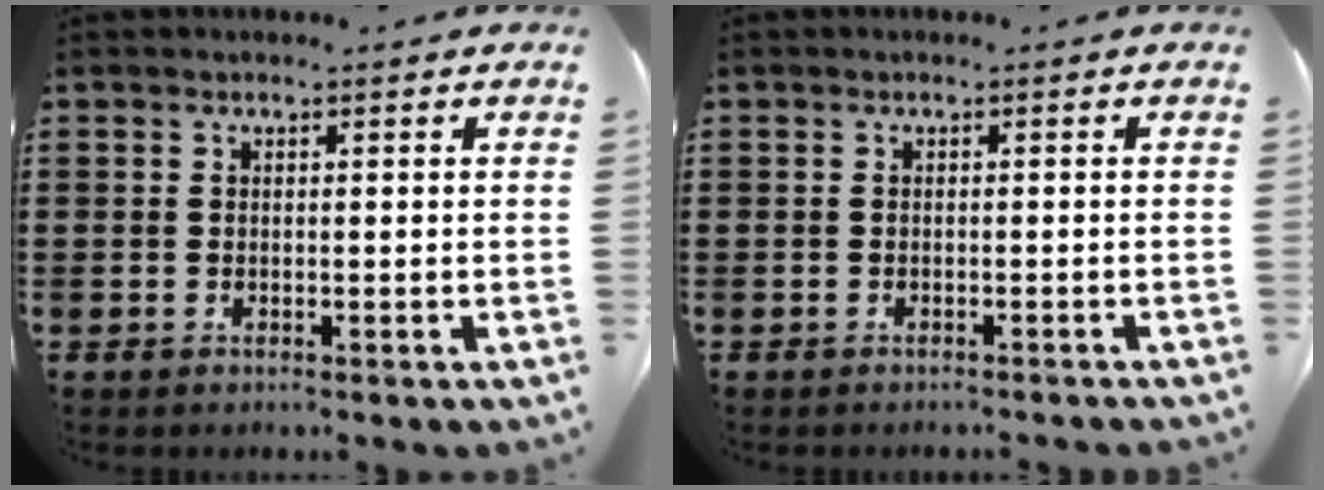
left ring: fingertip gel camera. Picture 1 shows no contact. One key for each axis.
{"total": 0.6, "fx": -0.6, "fy": -0.1, "fz": 0.2, "tx": -0.005, "ty": -0.002, "tz": -0.011}